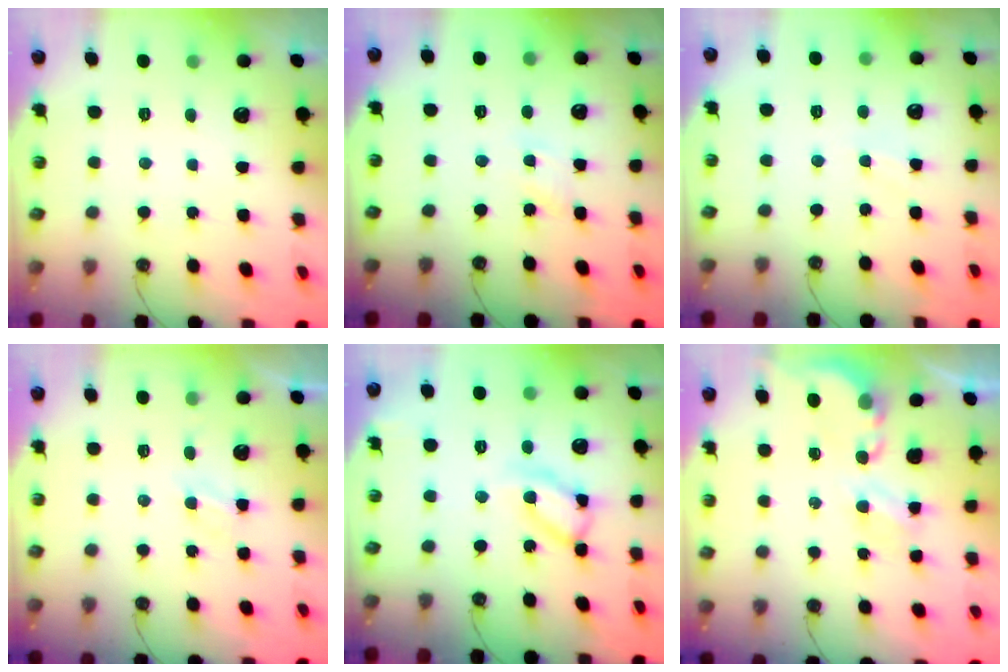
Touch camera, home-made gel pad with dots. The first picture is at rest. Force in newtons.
{"total": 4.9, "press": 4.9, "slide": 0.6}
{"total": 3.7, "press": 3.6, "slide": 0.6}
{"total": 2.8, "press": 2.8, "slide": 0.2}
{"total": 12.8, "press": 12.7, "slide": 0.9}
{"total": 3.8, "press": 3.8, "slide": 0.2}